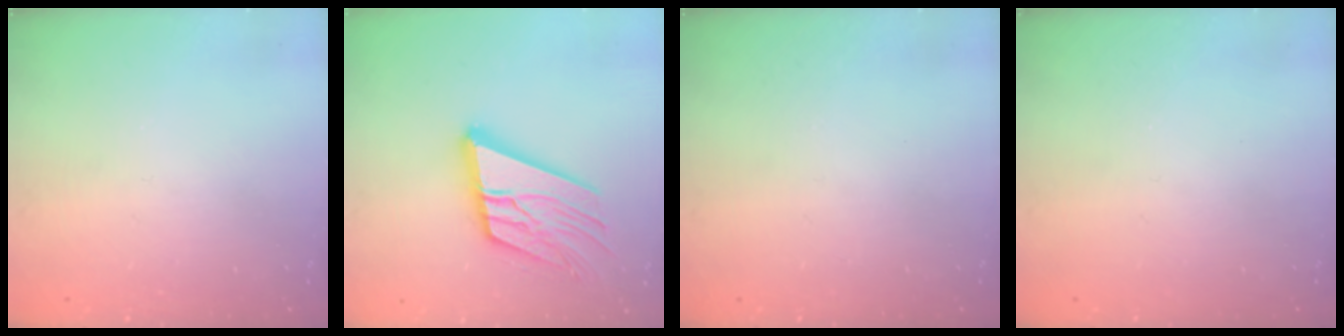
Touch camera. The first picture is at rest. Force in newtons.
{"total": 17.6, "press": 17.5, "slide": 2.2}
{"total": 0.0}
{"total": 0.0}